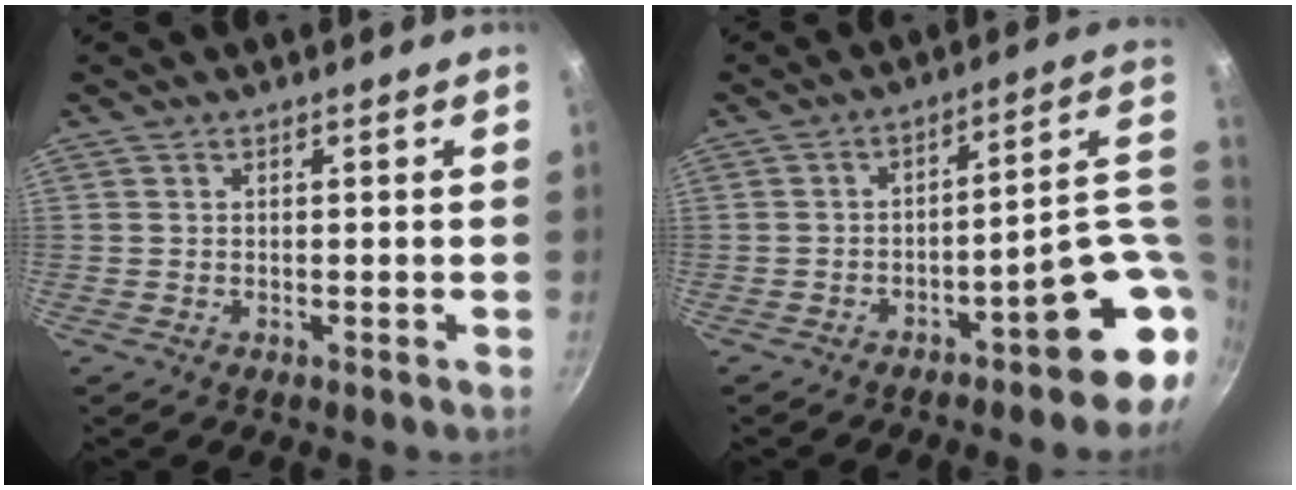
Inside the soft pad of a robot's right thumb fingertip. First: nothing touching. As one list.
[{"total": 13.8, "force": [-3.2, 4.9, 12.5], "torque": [-0.119, 0.037, -0.039]}]